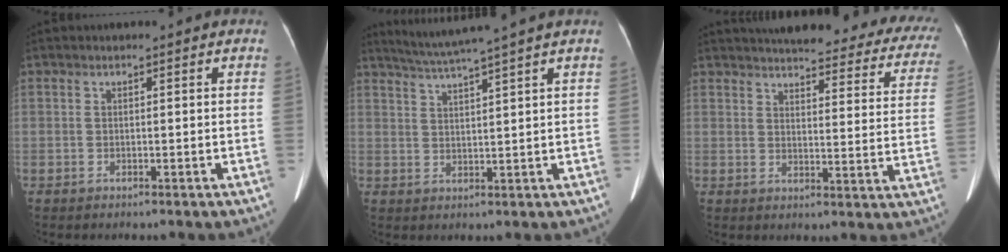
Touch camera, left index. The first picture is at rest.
{"total": 7.0, "force": [5.9, -2.0, 3.2], "torque": [-0.056, 0.009, 0.101]}
{"total": 29.1, "force": [25.6, 6.7, 12.1], "torque": [-0.157, -0.042, 0.279]}